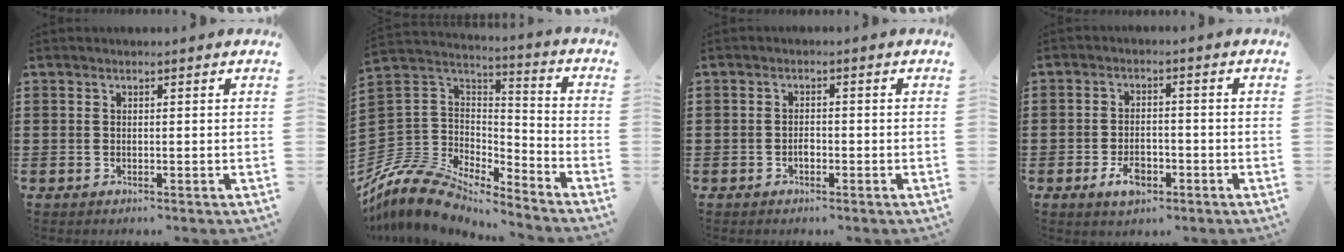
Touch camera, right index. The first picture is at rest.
{"total": 9.6, "force": [-8.1, 4.5, 2.6], "torque": [-0.089, 0.006, -0.166]}
{"total": 1.4, "force": [-0.7, 0.8, 1.0], "torque": [-0.021, 0.000, -0.013]}
{"total": 5.0, "force": [-2.5, 2.4, 3.5], "torque": [-0.078, 0.002, -0.050]}